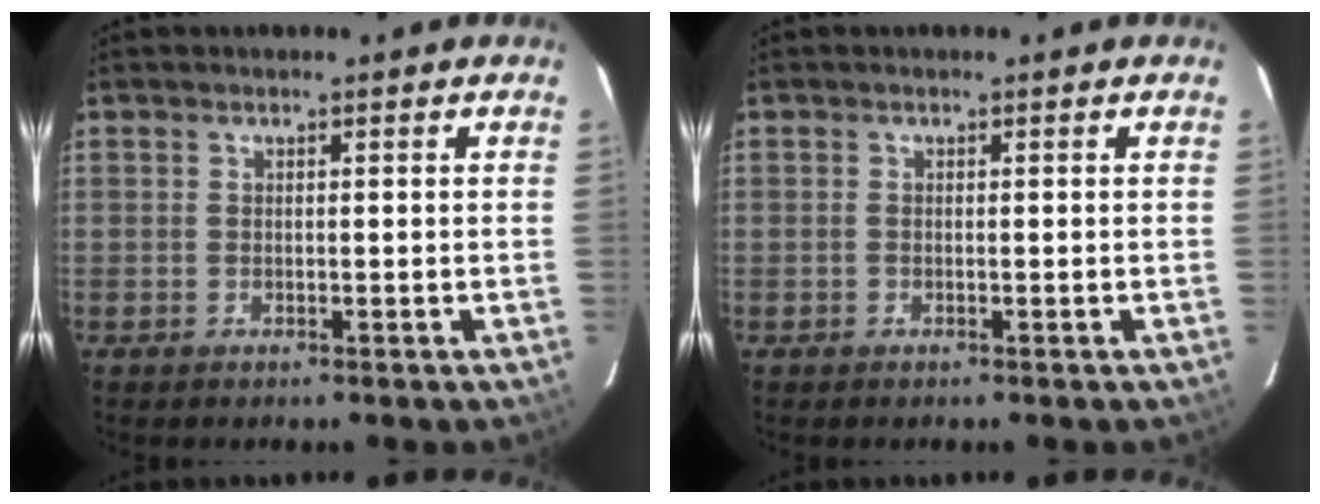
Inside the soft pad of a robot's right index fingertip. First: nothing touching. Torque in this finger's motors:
{"motor_torque": [-0.05, 0.01, 0.08, 0.01]}